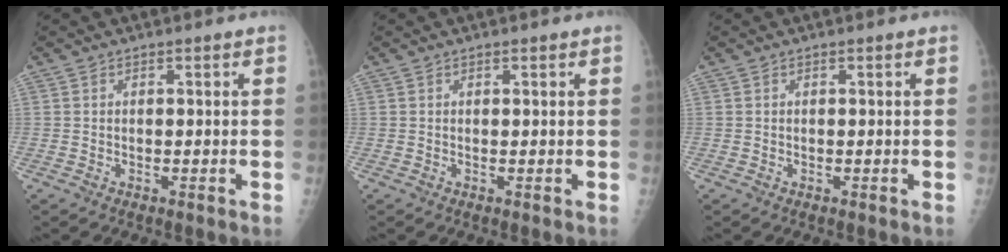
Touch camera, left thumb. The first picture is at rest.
{"total": 0.6, "force": [0.3, 0.1, 0.4], "torque": [-0.008, 0.000, 0.005]}
{"total": 0.0}